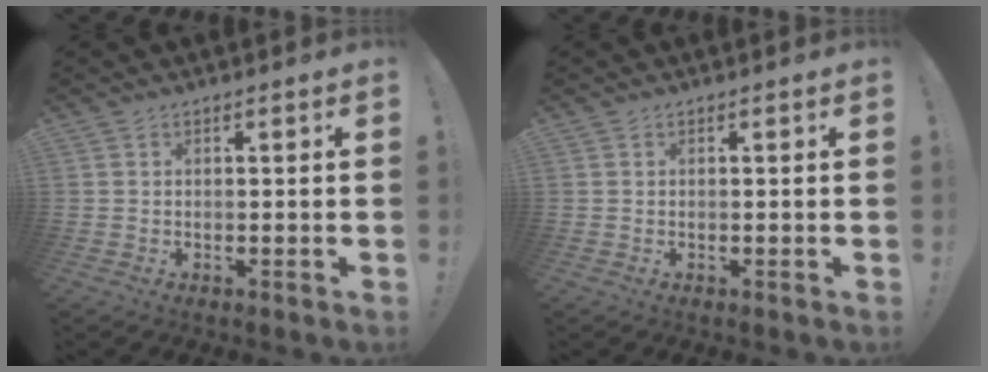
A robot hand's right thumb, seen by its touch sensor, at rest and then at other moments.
{"total": 0.0}